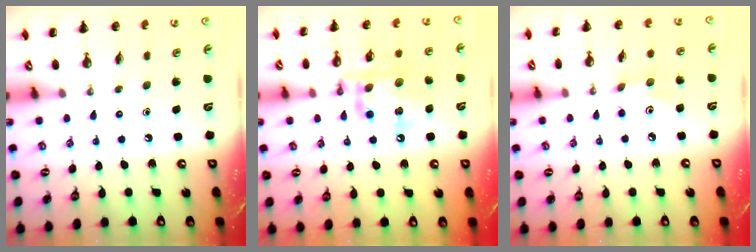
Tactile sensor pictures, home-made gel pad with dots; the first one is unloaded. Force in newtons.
{"total": 14.5, "press": 14.3, "slide": 2.3}
{"total": 3.3, "press": 3.2, "slide": 0.8}